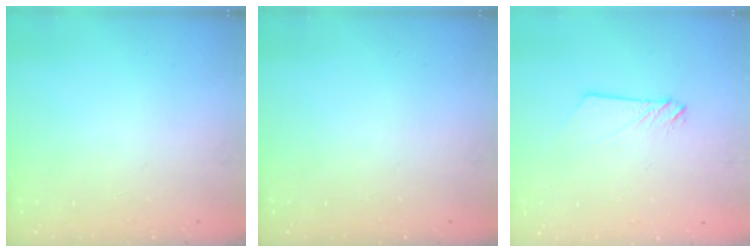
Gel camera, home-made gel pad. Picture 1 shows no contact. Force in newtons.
{"total": 0.0}
{"total": 2.3, "press": 2.3, "slide": 0.3}